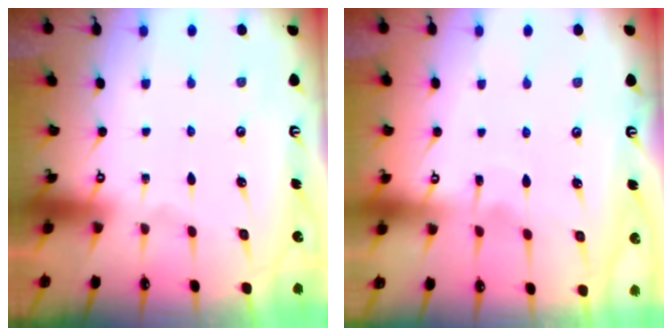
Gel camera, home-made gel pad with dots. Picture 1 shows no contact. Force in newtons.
{"total": 3.5, "press": 3.5, "slide": 0.3}